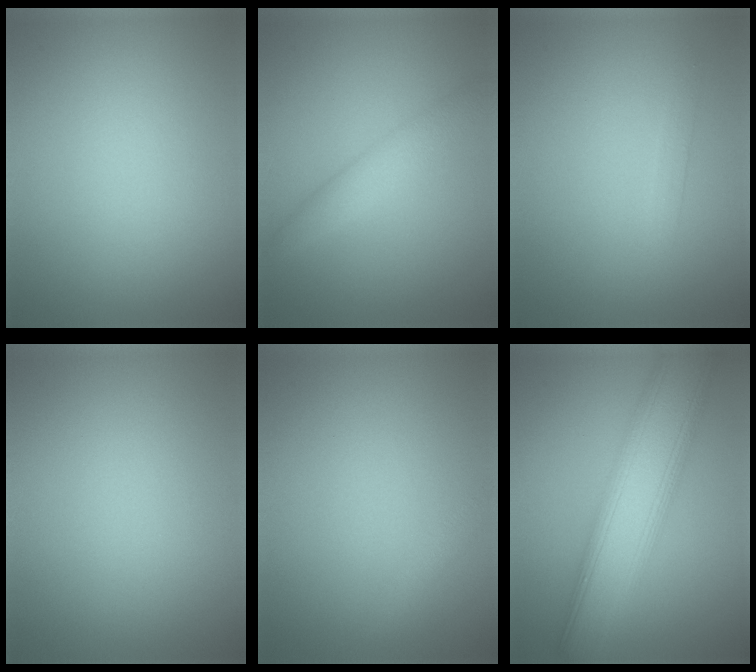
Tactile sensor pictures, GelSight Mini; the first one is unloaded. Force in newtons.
{"total": 2.9, "press": 2.9, "slide": 0.1}
{"total": 1.1, "press": 1.1, "slide": 0.0}
{"total": 0.0}
{"total": 1.3, "press": 1.3, "slide": 0.1}
{"total": 10.1, "press": 10.1, "slide": 0.4}